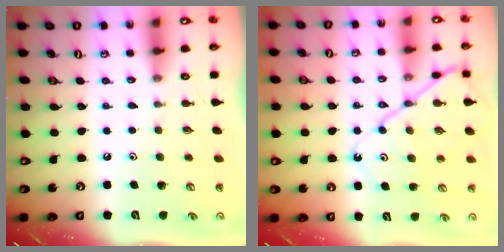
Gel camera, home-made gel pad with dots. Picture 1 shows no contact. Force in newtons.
{"total": 12.4, "press": 12.3, "slide": 1.4}